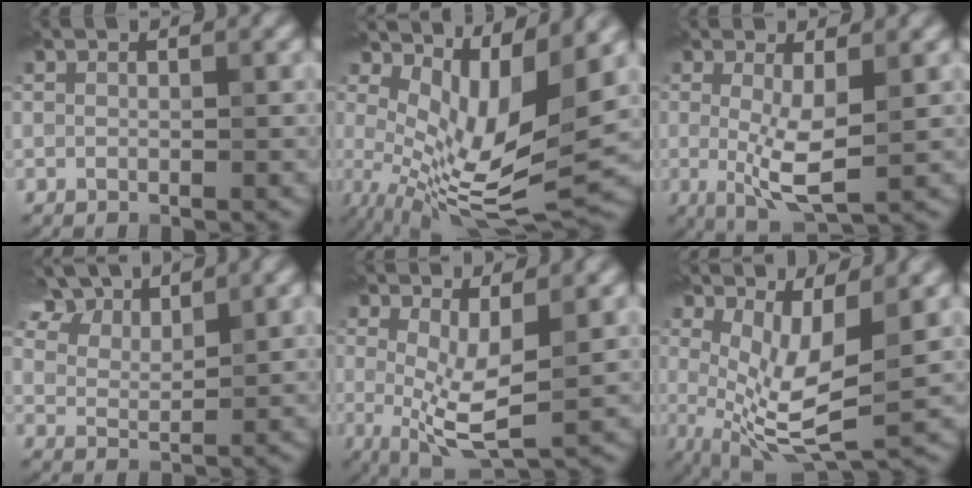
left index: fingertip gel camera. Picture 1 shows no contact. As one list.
[{"total": 9.3, "force": [1.4, 3.6, 8.5], "torque": [-0.158, -0.019, 0.033]}, {"total": 4.7, "force": [-0.1, 1.1, 4.6], "torque": [-0.088, -0.011, -0.001]}, {"total": 7.6, "force": [6.1, 3.0, 3.4], "torque": [-0.084, 0.016, 0.109]}, {"total": 5.3, "force": [0.2, 1.7, 5.0], "torque": [-0.097, -0.011, 0.006]}, {"total": 6.8, "force": [0.9, 2.1, 6.3], "torque": [-0.127, -0.015, 0.020]}]